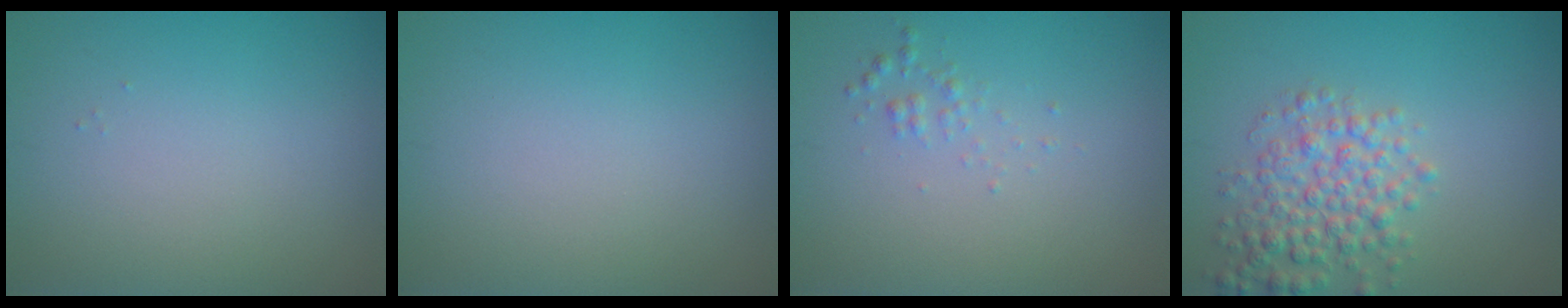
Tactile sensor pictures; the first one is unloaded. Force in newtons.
{"total": 0.0}
{"total": 0.9, "press": 0.9, "slide": 0.0}
{"total": 4.1, "press": 4.1, "slide": 0.1}